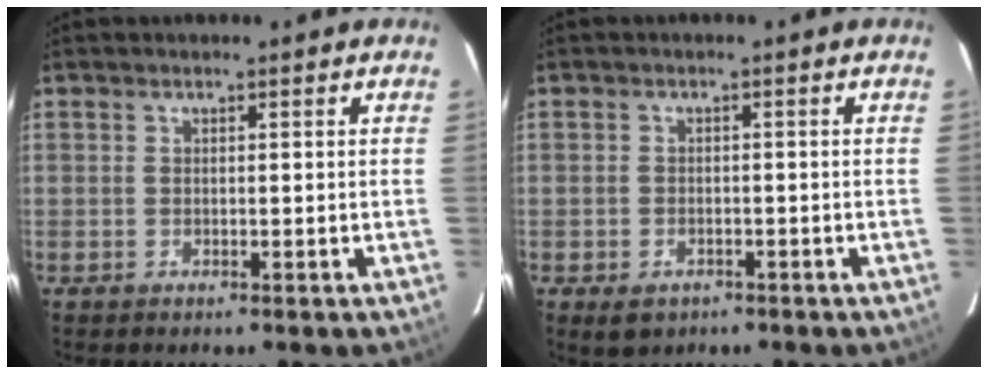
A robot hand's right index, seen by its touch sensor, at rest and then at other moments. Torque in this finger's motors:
{"motor_torque": [0.22, -0.21, 0.09, 0.01]}